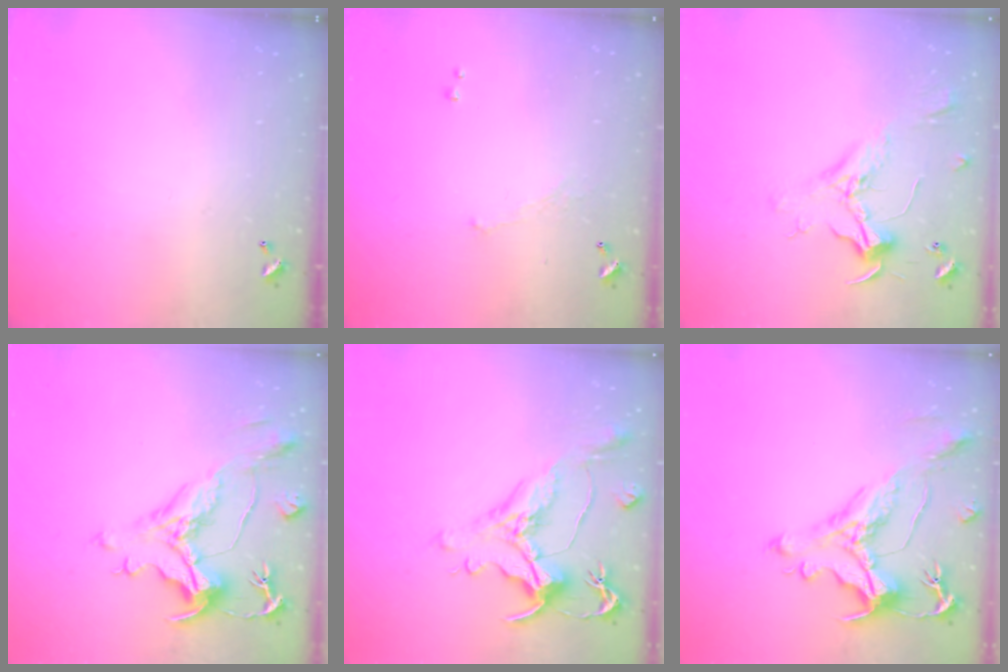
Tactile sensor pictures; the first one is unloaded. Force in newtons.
{"total": 1.1, "press": 1.0, "slide": 0.6}
{"total": 2.3, "press": 2.2, "slide": 0.8}
{"total": 1.9, "press": 0.9, "slide": 1.7}
{"total": 1.5, "press": 0.4, "slide": 1.5}
{"total": 1.2, "press": 0.2, "slide": 1.2}